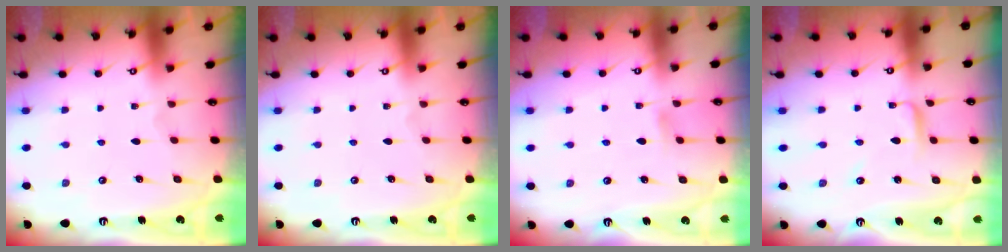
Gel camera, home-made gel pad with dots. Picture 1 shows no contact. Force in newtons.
{"total": 0.0}
{"total": 3.1, "press": 3.1, "slide": 0.4}
{"total": 3.0, "press": 3.0, "slide": 0.4}